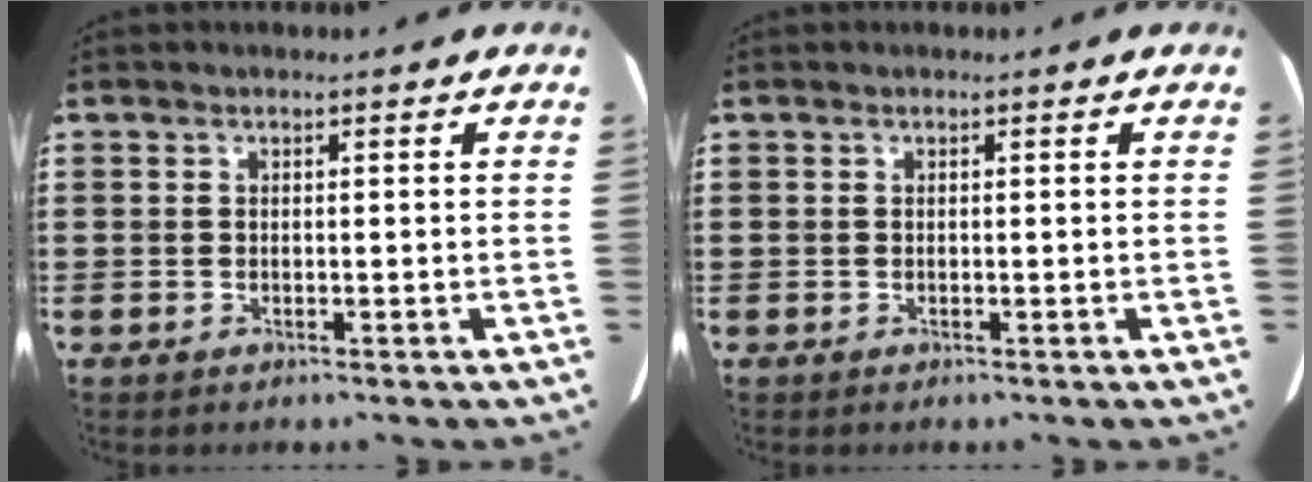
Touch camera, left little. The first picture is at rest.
{"total": 0.0}